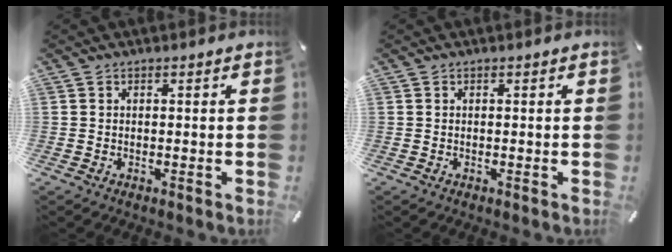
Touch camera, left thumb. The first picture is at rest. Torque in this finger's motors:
{"motor_torque": [0.02, 0.02, -0.02, -0.01, 0.00]}